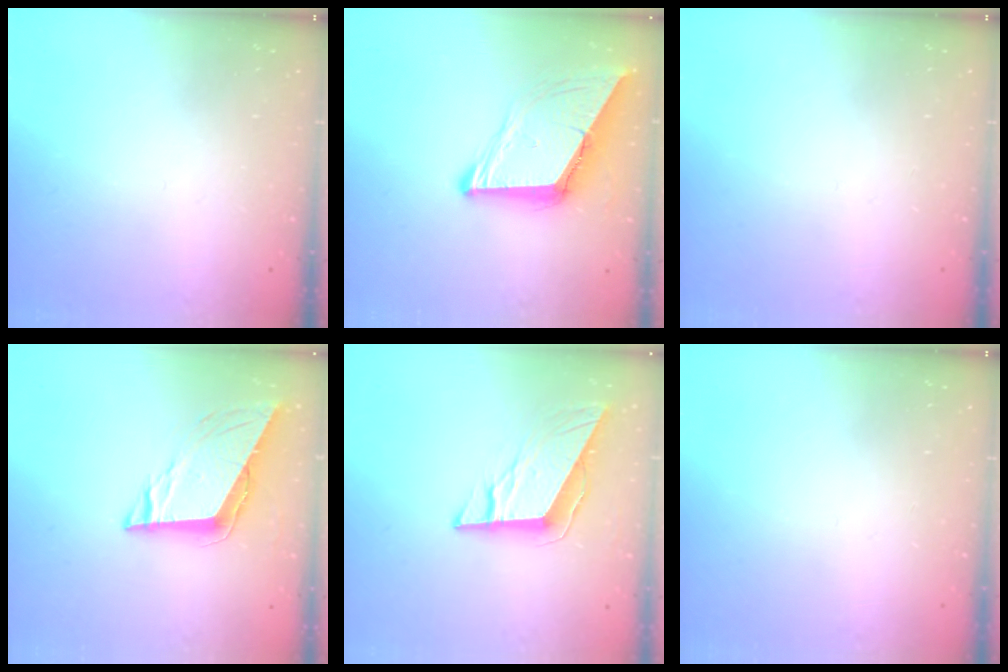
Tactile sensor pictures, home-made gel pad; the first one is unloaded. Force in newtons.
{"total": 9.4, "press": 9.3, "slide": 1.1}
{"total": 0.0}
{"total": 8.6, "press": 8.4, "slide": 1.9}
{"total": 9.6, "press": 9.4, "slide": 1.8}
{"total": 0.0}